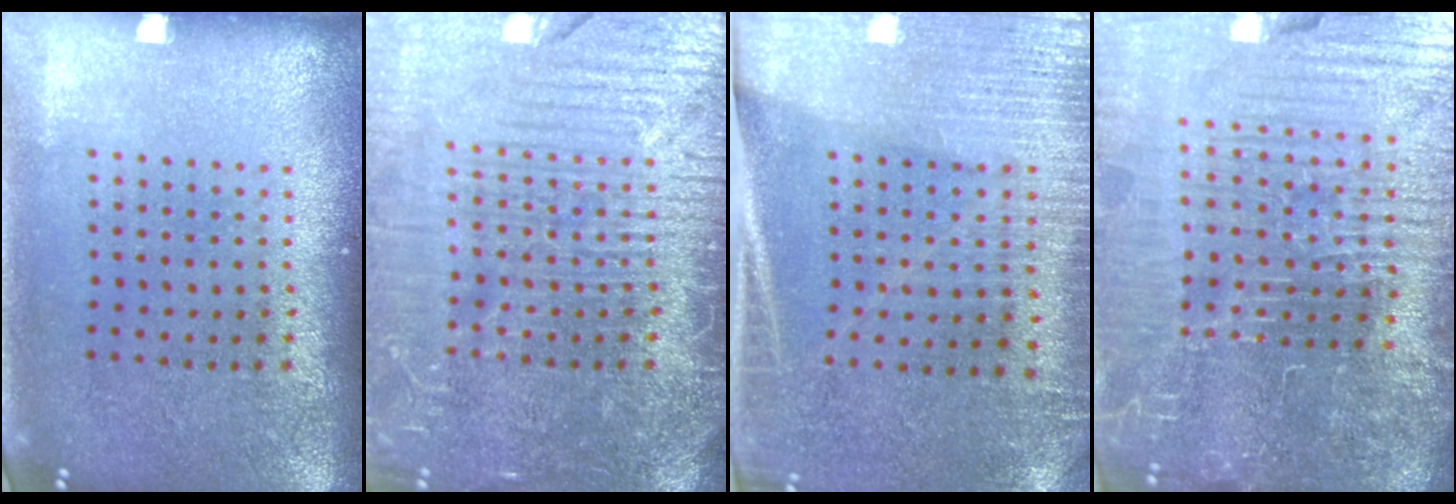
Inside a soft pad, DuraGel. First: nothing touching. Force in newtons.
{"total": 7.1, "press": 7.0, "slide": 0.8}
{"total": 3.0, "press": 2.8, "slide": 1.2}
{"total": 7.2, "press": 6.3, "slide": 3.4}